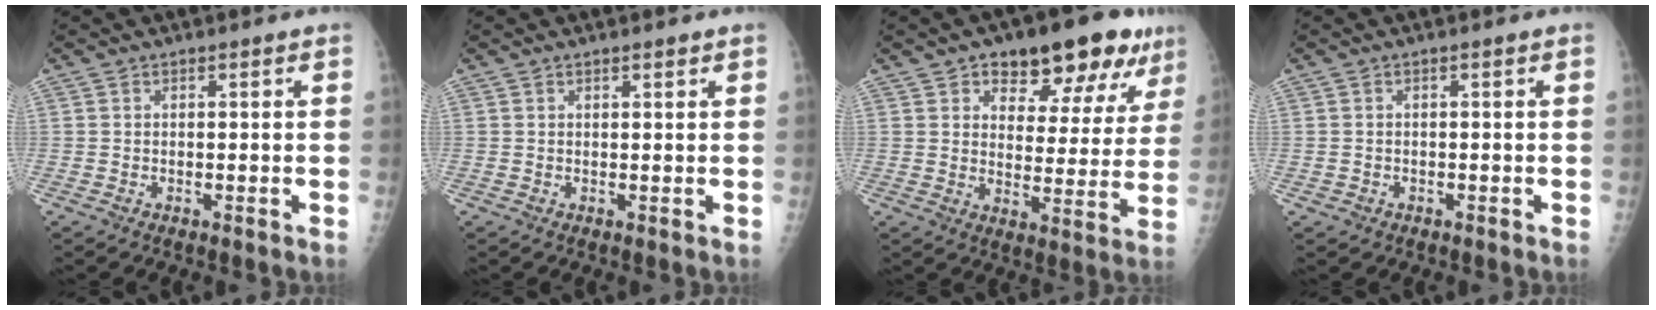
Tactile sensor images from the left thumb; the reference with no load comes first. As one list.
[{"total": 0.9, "force": [0.7, 0.2, 0.5], "torque": [-0.008, -0.003, 0.011]}, {"total": 16.4, "force": [10.1, 7.9, 10.3], "torque": [-0.079, -0.027, 0.140]}, {"total": 0.9, "force": [-0.3, 0.8, 0.1], "torque": [0.000, 0.004, -0.003]}]